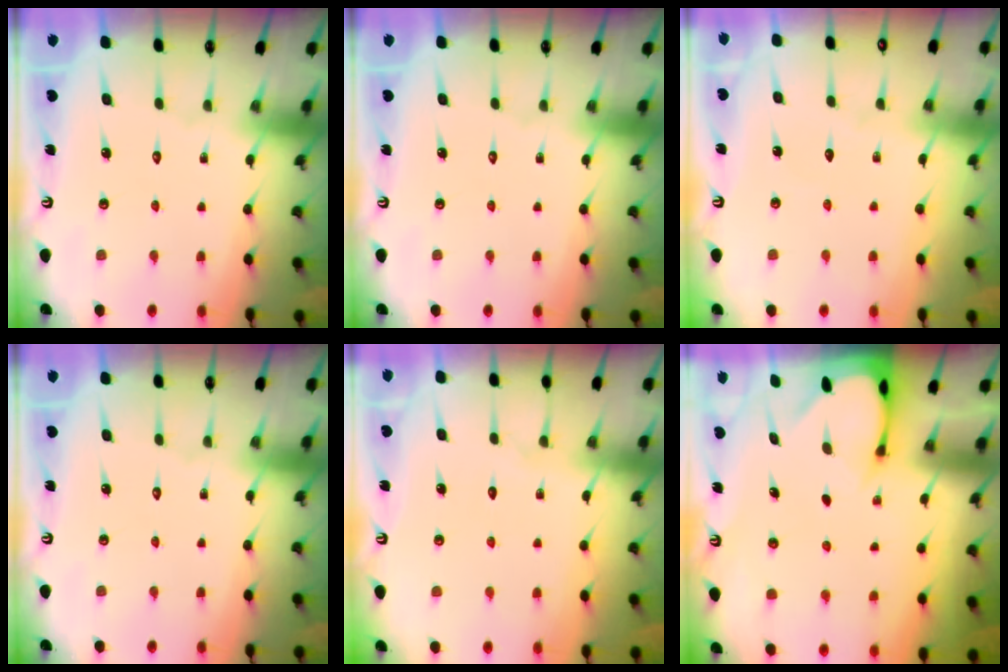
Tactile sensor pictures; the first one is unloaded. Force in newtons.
{"total": 0.0}
{"total": 2.1, "press": 2.1, "slide": 0.3}
{"total": 0.0}
{"total": 3.9, "press": 3.9, "slide": 0.5}
{"total": 2.3, "press": 2.3, "slide": 0.1}